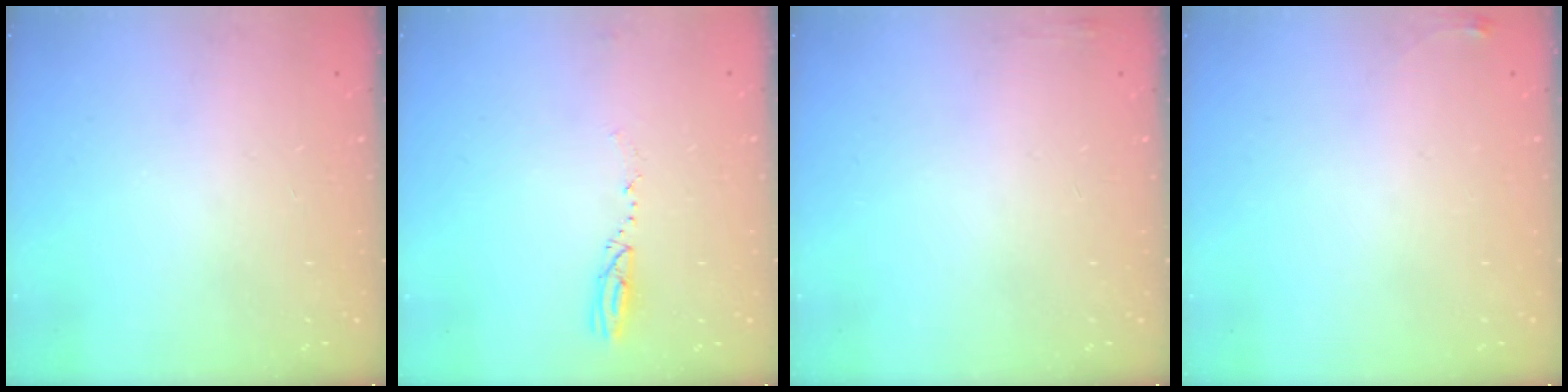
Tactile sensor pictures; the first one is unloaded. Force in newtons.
{"total": 3.3, "press": 3.2, "slide": 0.5}
{"total": 3.5, "press": 3.1, "slide": 1.6}
{"total": 3.4, "press": 3.4, "slide": 0.5}